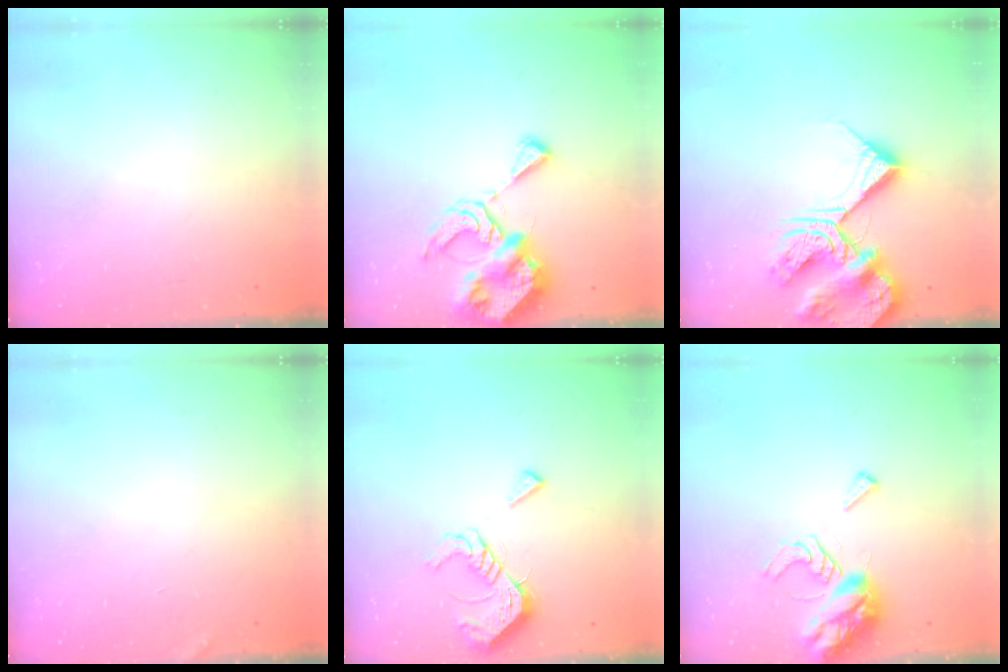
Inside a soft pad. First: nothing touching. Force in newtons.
{"total": 9.3, "press": 9.2, "slide": 1.2}
{"total": 14.4, "press": 14.3, "slide": 1.6}
{"total": 2.0, "press": 2.0, "slide": 0.2}
{"total": 11.4, "press": 11.4, "slide": 0.4}
{"total": 8.6, "press": 8.5, "slide": 0.9}